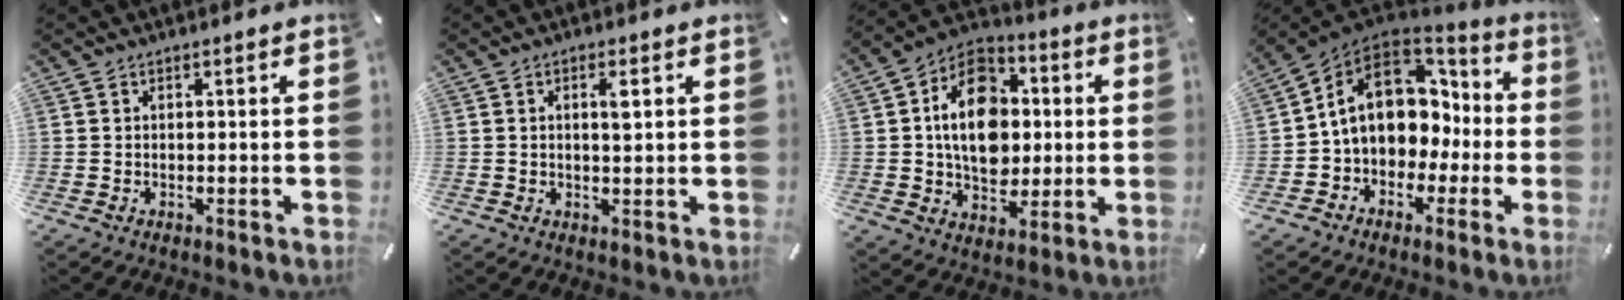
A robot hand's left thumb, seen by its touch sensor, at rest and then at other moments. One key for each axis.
{"total": 2.8, "fx": 0.7, "fy": 0.7, "fz": 2.6, "tx": -0.047, "ty": 0.000, "tz": 0.008}
{"total": 16.5, "fx": 0.6, "fy": 12.6, "fz": 10.6, "tx": -0.196, "ty": 0.009, "tz": 0.009}
{"total": 13.8, "fx": 1.9, "fy": 11.2, "fz": 7.8, "tx": -0.132, "ty": 0.001, "tz": 0.042}